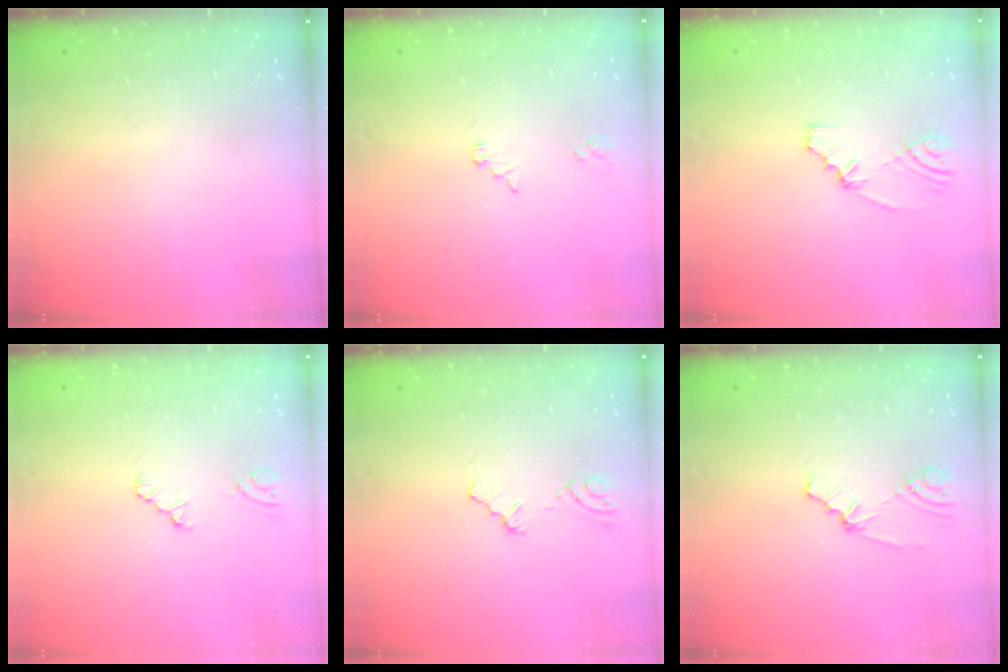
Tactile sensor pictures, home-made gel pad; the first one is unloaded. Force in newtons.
{"total": 2.5, "press": 2.5, "slide": 0.2}
{"total": 4.3, "press": 2.5, "slide": 3.6}
{"total": 1.3, "press": 1.2, "slide": 0.2}
{"total": 1.8, "press": 1.8, "slide": 0.3}
{"total": 1.9, "press": 1.9, "slide": 0.2}